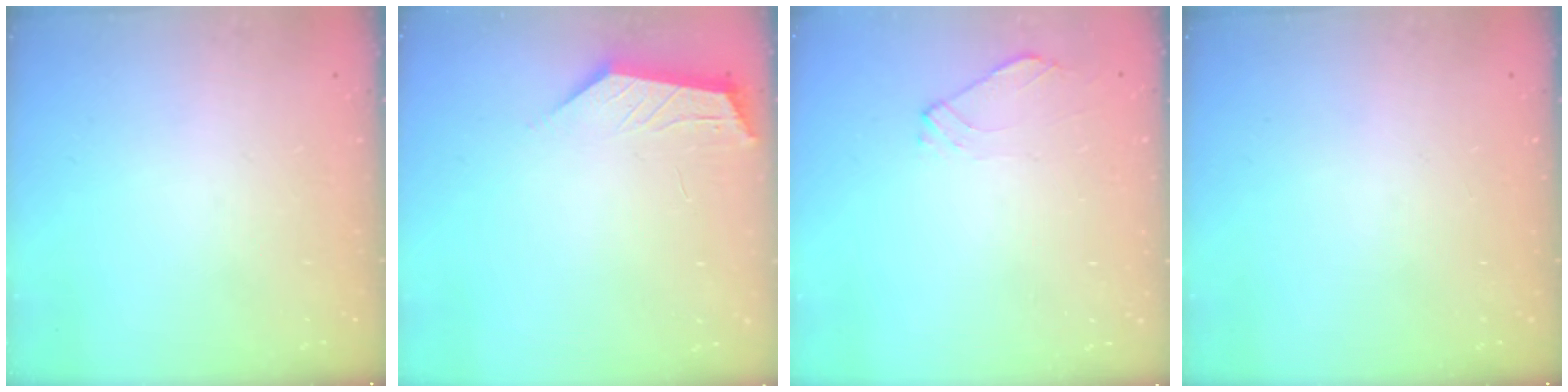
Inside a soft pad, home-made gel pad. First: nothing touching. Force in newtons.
{"total": 1.8, "press": 1.8, "slide": 0.4}
{"total": 2.5, "press": 2.4, "slide": 0.7}
{"total": 0.0}